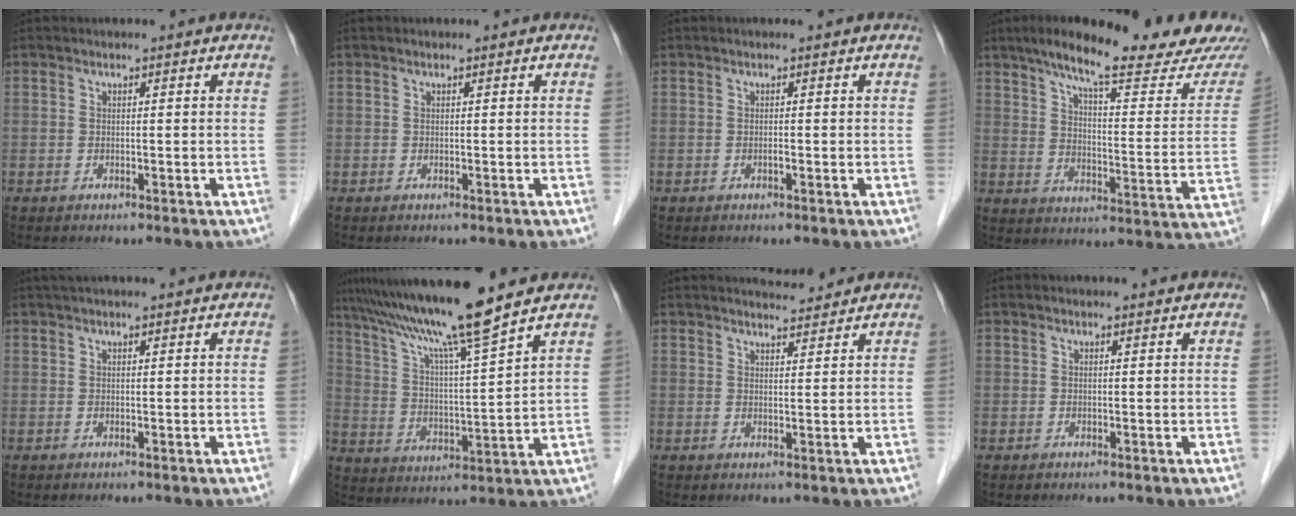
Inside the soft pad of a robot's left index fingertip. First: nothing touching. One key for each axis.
{"total": 0.0}
{"total": 0.0}
{"total": 23.1, "fx": 19.1, "fy": 2.2, "fz": 12.8, "tx": -0.183, "ty": -0.020, "tz": 0.253}
{"total": 4.3, "fx": 3.8, "fy": 0.3, "fz": 2.1, "tx": -0.027, "ty": 0.037, "tz": 0.055}
{"total": 14.2, "fx": 11.5, "fy": -1.6, "fz": 8.1, "tx": -0.146, "ty": 0.007, "tz": 0.200}
{"total": 3.5, "fx": 3.5, "fy": 0.4, "fz": 0.5, "tx": -0.014, "ty": 0.003, "tz": 0.053}
{"total": 0.7, "fx": 0.7, "fy": 0.1, "fz": 0.2, "tx": -0.013, "ty": 0.008, "tz": 0.010}